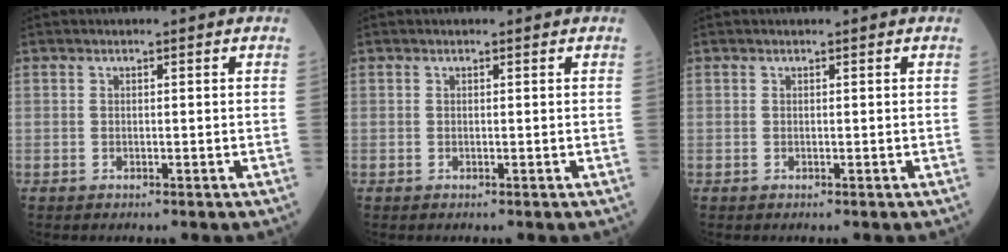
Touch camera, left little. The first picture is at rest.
{"total": 0.0}
{"total": 0.0}